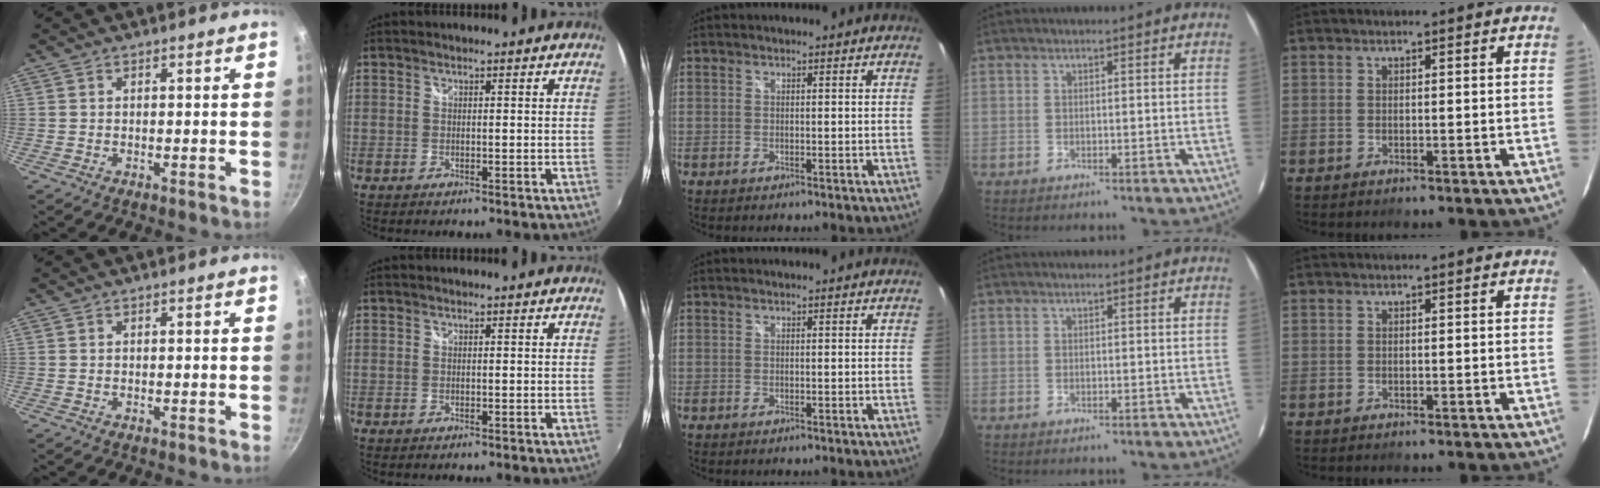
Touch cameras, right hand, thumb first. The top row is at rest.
{}